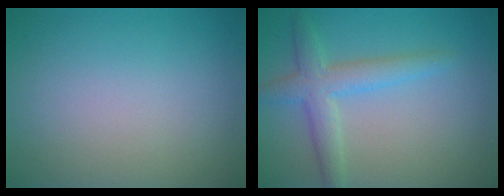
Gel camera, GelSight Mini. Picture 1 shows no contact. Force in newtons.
{"total": 3.7, "press": 3.7, "slide": 0.2}